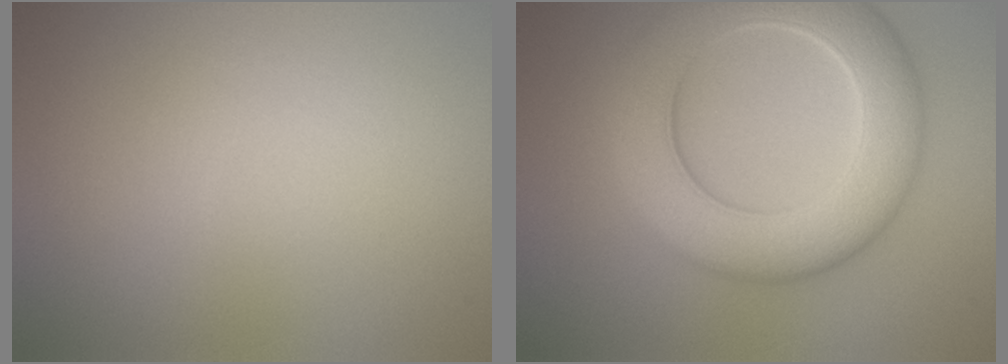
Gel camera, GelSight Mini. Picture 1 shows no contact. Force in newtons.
{"total": 9.1, "press": 9.0, "slide": 0.7}